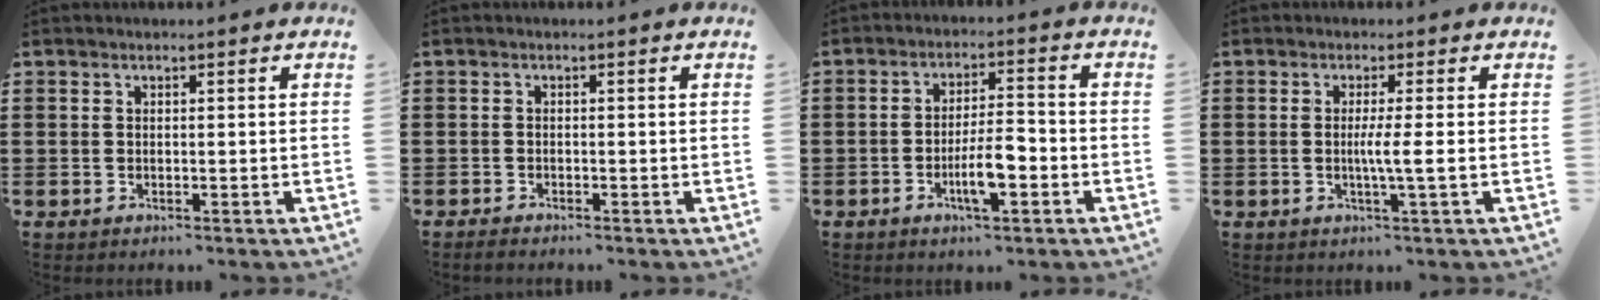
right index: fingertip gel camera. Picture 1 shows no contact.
{"total": 0.6, "force": [-0.6, 0.0, 0.1], "torque": [-0.003, -0.002, -0.013]}
{"total": 6.5, "force": [-2.5, 1.7, 5.8], "torque": [-0.117, -0.004, -0.049]}
{"total": 3.6, "force": [-0.4, -0.5, 3.6], "torque": [-0.064, -0.011, -0.011]}